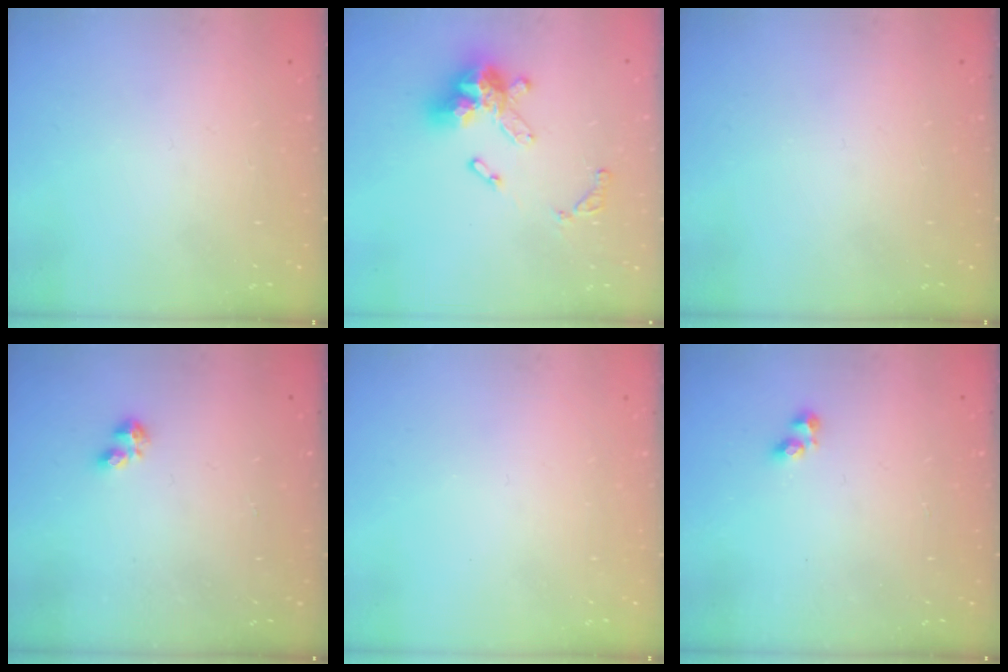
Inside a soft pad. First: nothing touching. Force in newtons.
{"total": 15.2, "press": 15.1, "slide": 1.7}
{"total": 0.0}
{"total": 2.2, "press": 2.2, "slide": 0.4}
{"total": 0.0}
{"total": 1.9, "press": 1.9, "slide": 0.3}